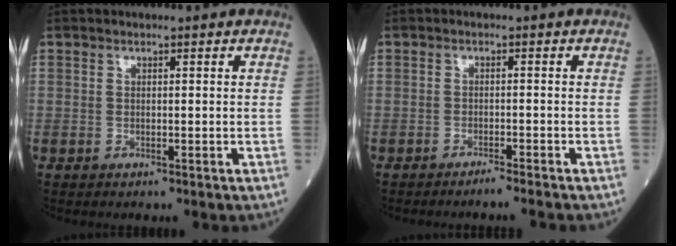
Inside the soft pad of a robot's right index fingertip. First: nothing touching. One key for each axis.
{"total": 2.5, "fx": -2.2, "fy": -0.6, "fz": 1.0, "tx": -0.012, "ty": 0.002, "tz": -0.030}